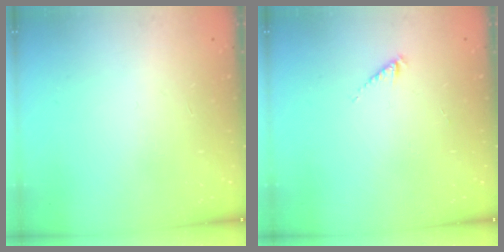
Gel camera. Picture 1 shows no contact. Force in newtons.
{"total": 1.1, "press": 1.1, "slide": 0.3}